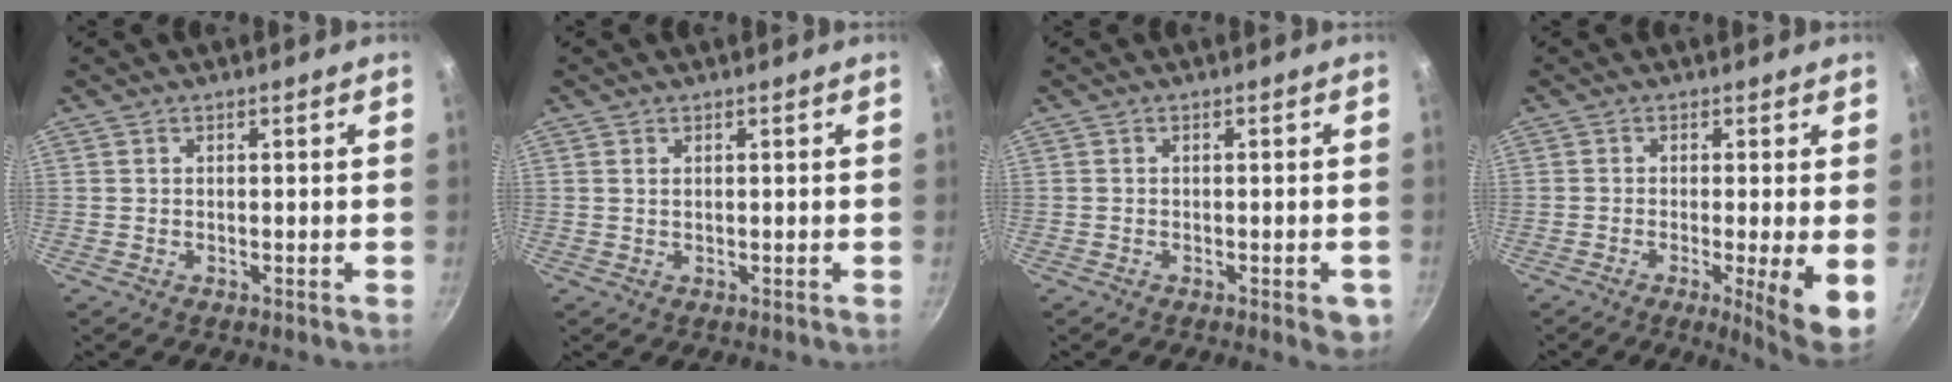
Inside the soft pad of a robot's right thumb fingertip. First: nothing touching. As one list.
[{"total": 0.9, "force": [0.4, 0.5, 0.6], "torque": [-0.012, 0.002, 0.007]}, {"total": 3.7, "force": [-1.5, 1.4, 3.1], "torque": [-0.031, 0.001, -0.020]}, {"total": 7.6, "force": [-1.5, 0.5, 7.4], "torque": [-0.111, -0.010, -0.022]}]